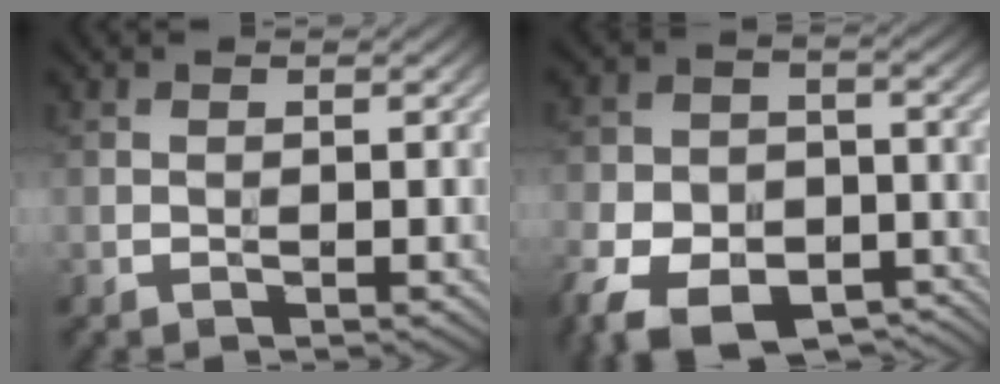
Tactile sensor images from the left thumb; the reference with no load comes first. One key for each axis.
{"total": 13.3, "fx": -8.0, "fy": 8.1, "fz": 6.8, "tx": -0.149, "ty": -0.043, "tz": -0.128}